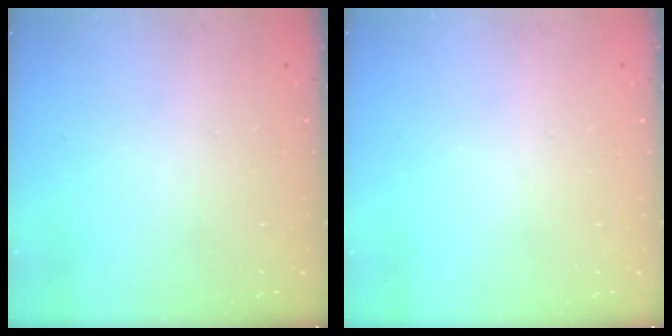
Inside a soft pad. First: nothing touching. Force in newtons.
{"total": 0.0}